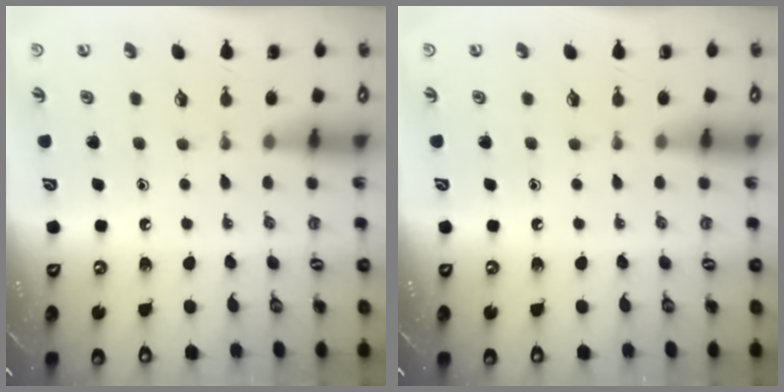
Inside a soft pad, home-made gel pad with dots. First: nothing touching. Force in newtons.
{"total": 0.0}